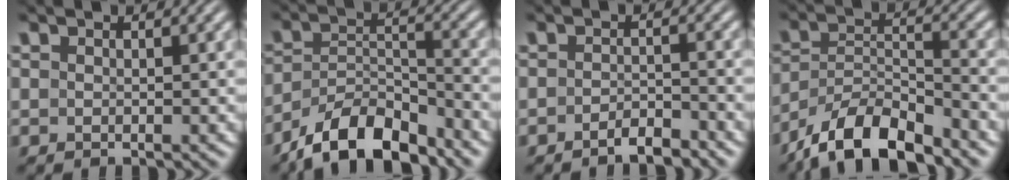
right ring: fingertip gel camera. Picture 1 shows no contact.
{"total": 8.1, "force": [-6.3, 3.6, 3.6], "torque": [-0.051, -0.013, -0.098]}
{"total": 2.5, "force": [-2.5, 0.0, 0.6], "torque": [-0.003, -0.001, -0.045]}
{"total": 7.8, "force": [-5.7, 3.7, 3.9], "torque": [-0.066, -0.018, -0.088]}